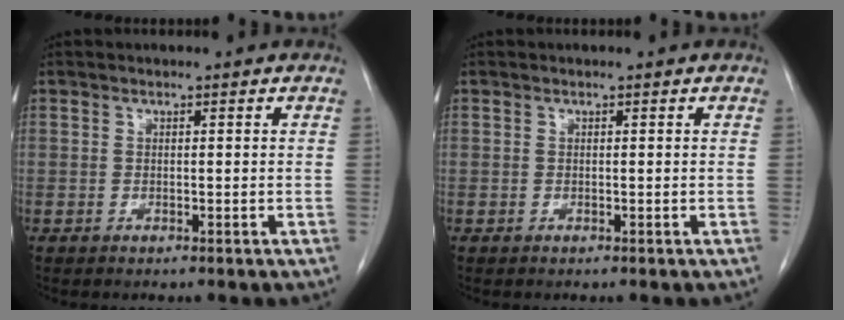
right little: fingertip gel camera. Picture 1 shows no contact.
{"total": 0.0}